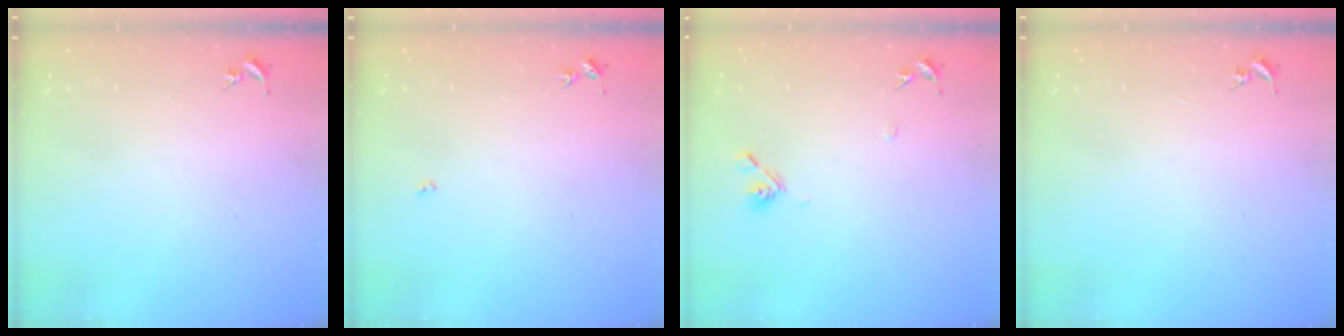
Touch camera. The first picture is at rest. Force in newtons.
{"total": 2.7, "press": 2.7, "slide": 0.5}
{"total": 7.5, "press": 7.3, "slide": 1.6}
{"total": 0.0}